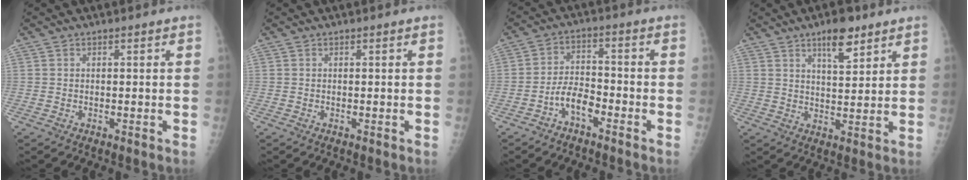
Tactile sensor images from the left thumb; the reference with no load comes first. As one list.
[{"total": 0.0}, {"total": 5.6, "force": [-3.4, 2.7, 3.6], "torque": [-0.060, 0.033, -0.068]}, {"total": 7.3, "force": [4.7, 2.6, 4.9], "torque": [-0.062, -0.029, 0.073]}]